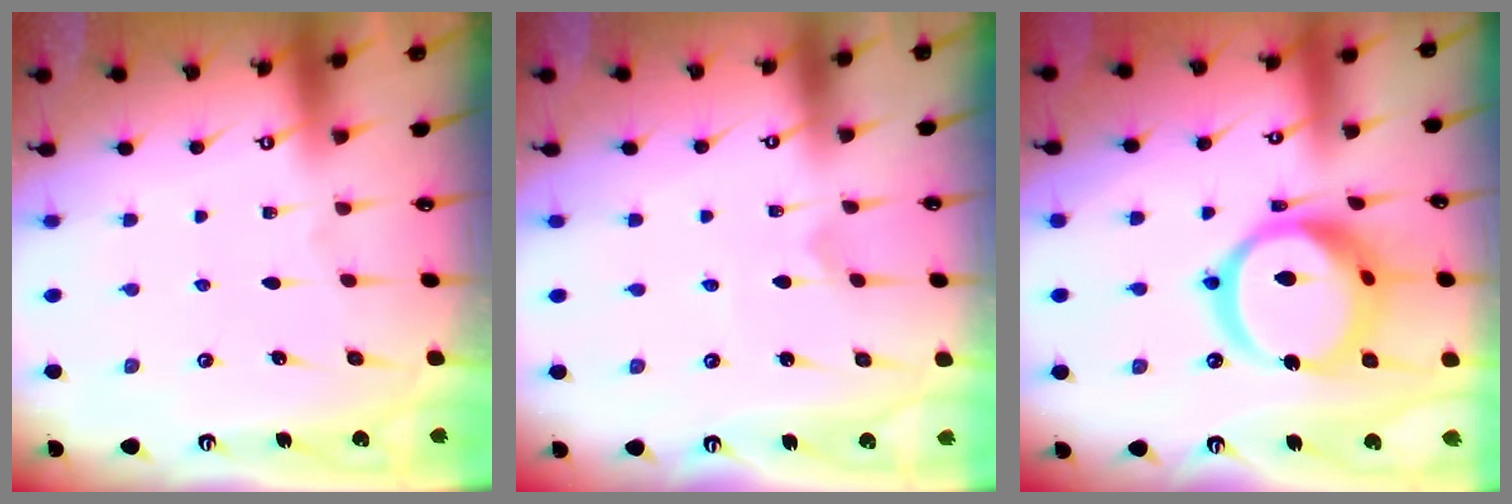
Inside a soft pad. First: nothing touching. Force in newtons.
{"total": 0.6, "press": 0.6, "slide": 0.0}
{"total": 20.7, "press": 20.6, "slide": 2.2}